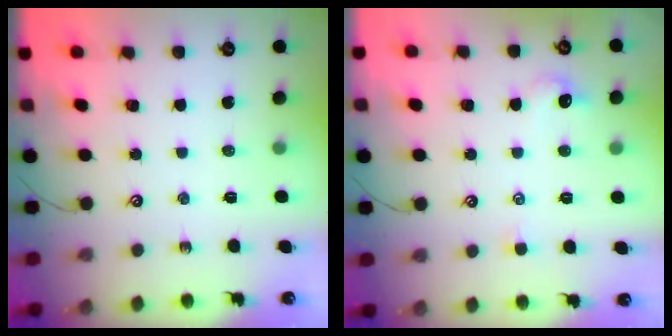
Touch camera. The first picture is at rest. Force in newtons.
{"total": 0.9, "press": 0.6, "slide": 0.6}